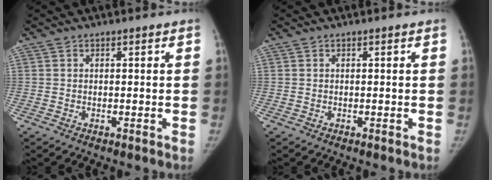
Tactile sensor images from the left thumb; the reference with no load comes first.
{"total": 0.0}